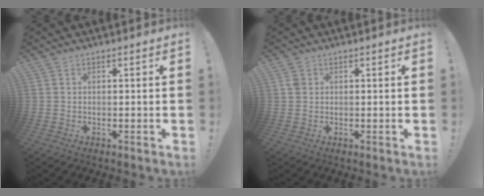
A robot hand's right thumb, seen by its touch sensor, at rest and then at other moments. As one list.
[{"total": 2.1, "force": [0.8, 1.7, 0.9], "torque": [-0.013, 0.003, 0.015]}]